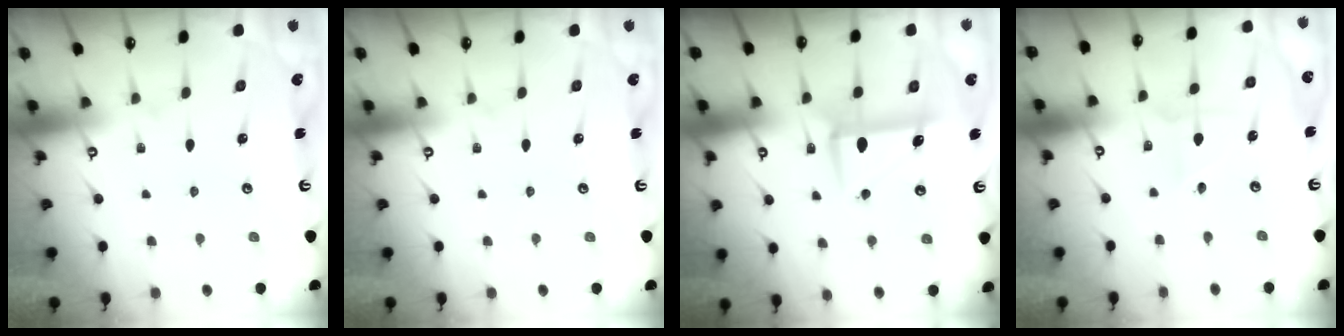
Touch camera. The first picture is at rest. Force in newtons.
{"total": 0.0}
{"total": 7.7, "press": 7.6, "slide": 0.7}
{"total": 2.0, "press": 2.0, "slide": 0.2}